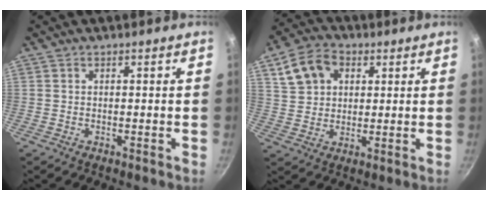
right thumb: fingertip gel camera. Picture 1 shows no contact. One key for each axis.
{"total": 10.0, "fx": 3.9, "fy": 7.5, "fz": 5.4, "tx": -0.085, "ty": 0.010, "tz": 0.067}